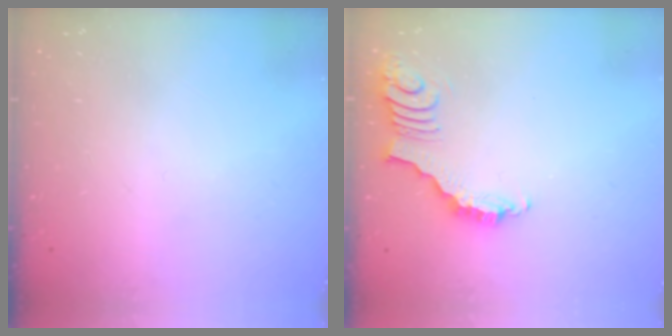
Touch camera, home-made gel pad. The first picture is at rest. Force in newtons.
{"total": 3.7, "press": 3.6, "slide": 0.7}